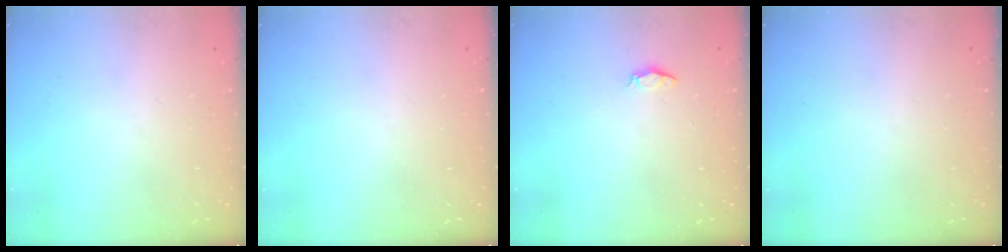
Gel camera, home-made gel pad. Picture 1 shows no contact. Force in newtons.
{"total": 0.0}
{"total": 2.5, "press": 2.5, "slide": 0.3}
{"total": 0.0}